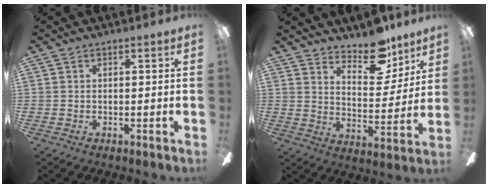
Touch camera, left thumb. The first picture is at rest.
{"total": 13.7, "force": [10.9, 6.1, 5.7], "torque": [-0.068, -0.074, 0.195]}